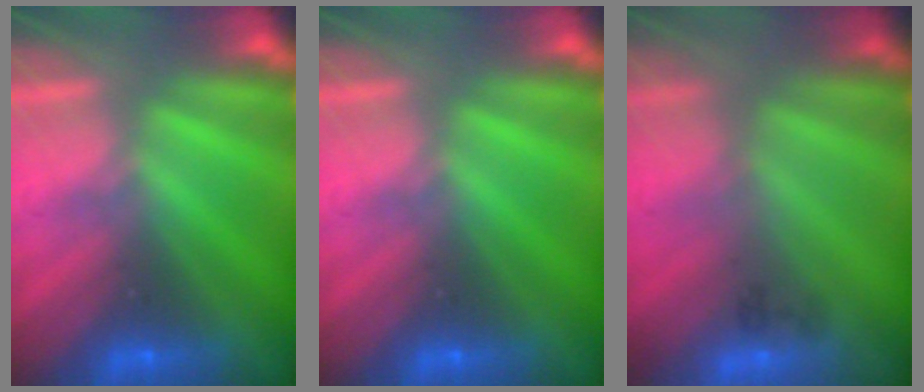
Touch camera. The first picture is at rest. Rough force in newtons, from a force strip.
{"total": 0.0}
{"total": 2.2}